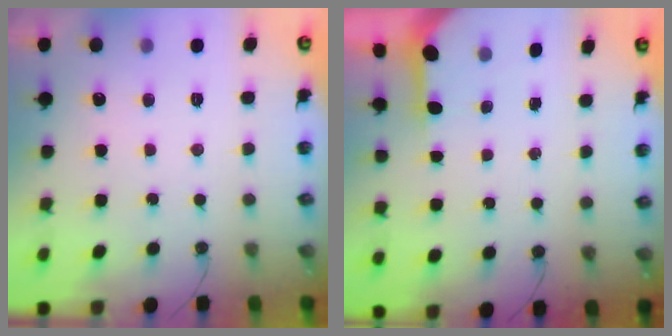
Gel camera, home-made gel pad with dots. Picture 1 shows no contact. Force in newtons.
{"total": 3.0, "press": 3.0, "slide": 0.3}